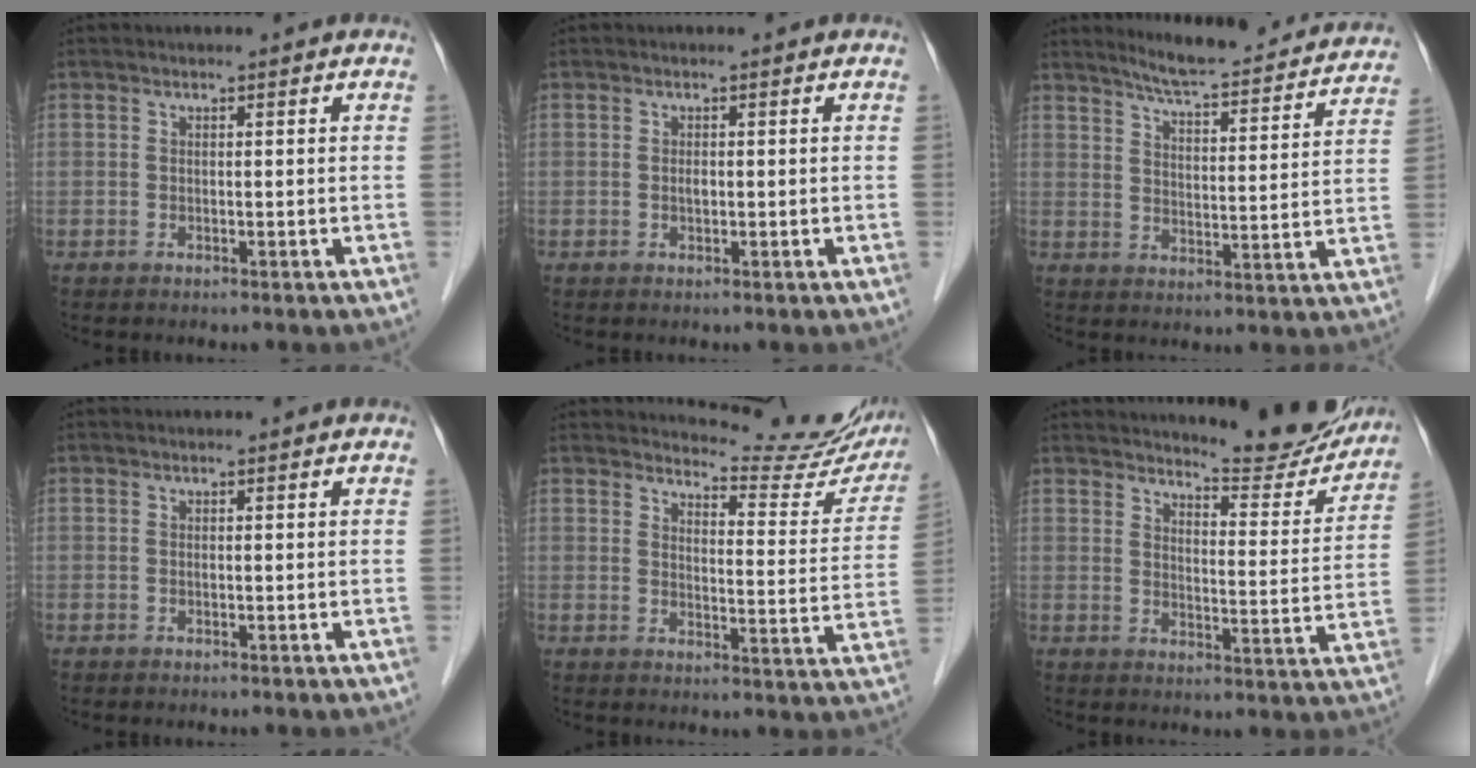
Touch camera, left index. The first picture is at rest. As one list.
[{"total": 0.7, "force": [0.0, 0.3, 0.6], "torque": [-0.012, 0.000, -0.001]}, {"total": 18.8, "force": [17.5, 2.0, 6.6], "torque": [-0.091, -0.028, 0.221]}, {"total": 0.0}, {"total": 14.8, "force": [14.5, 1.7, 2.6], "torque": [-0.025, -0.075, 0.154]}, {"total": 13.0, "force": [12.5, 1.5, 3.1], "torque": [-0.034, -0.039, 0.153]}]